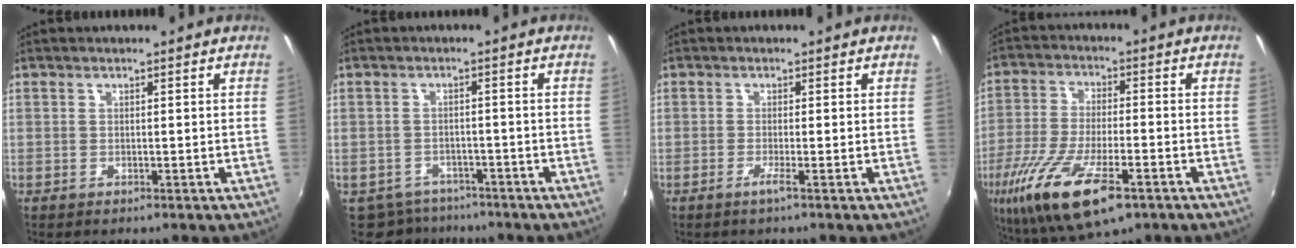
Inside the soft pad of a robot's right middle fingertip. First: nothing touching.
{"total": 5.7, "force": [-4.7, 3.3, 0.6], "torque": [-0.025, -0.001, -0.069]}
{"total": 1.3, "force": [-0.6, -0.5, 1.0], "torque": [-0.021, -0.006, -0.016]}
{"total": 17.7, "force": [-9.0, 5.9, 14.1], "torque": [-0.292, -0.055, -0.162]}